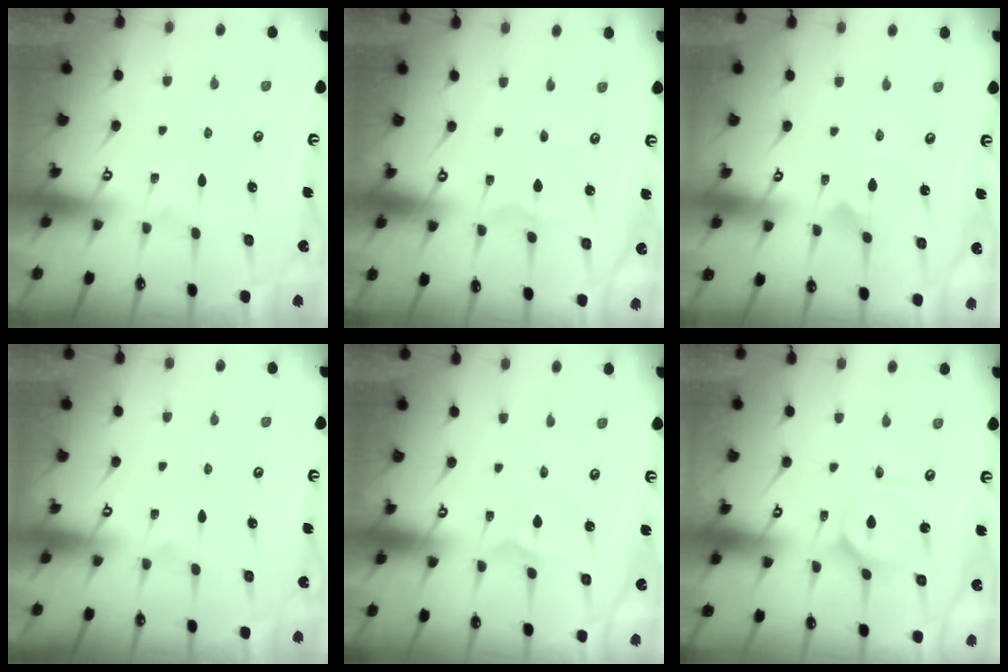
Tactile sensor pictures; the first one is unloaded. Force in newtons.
{"total": 1.3, "press": 1.3, "slide": 0.1}
{"total": 2.2, "press": 2.2, "slide": 0.1}
{"total": 0.0}
{"total": 1.1, "press": 1.1, "slide": 0.1}
{"total": 3.0, "press": 3.0, "slide": 0.3}